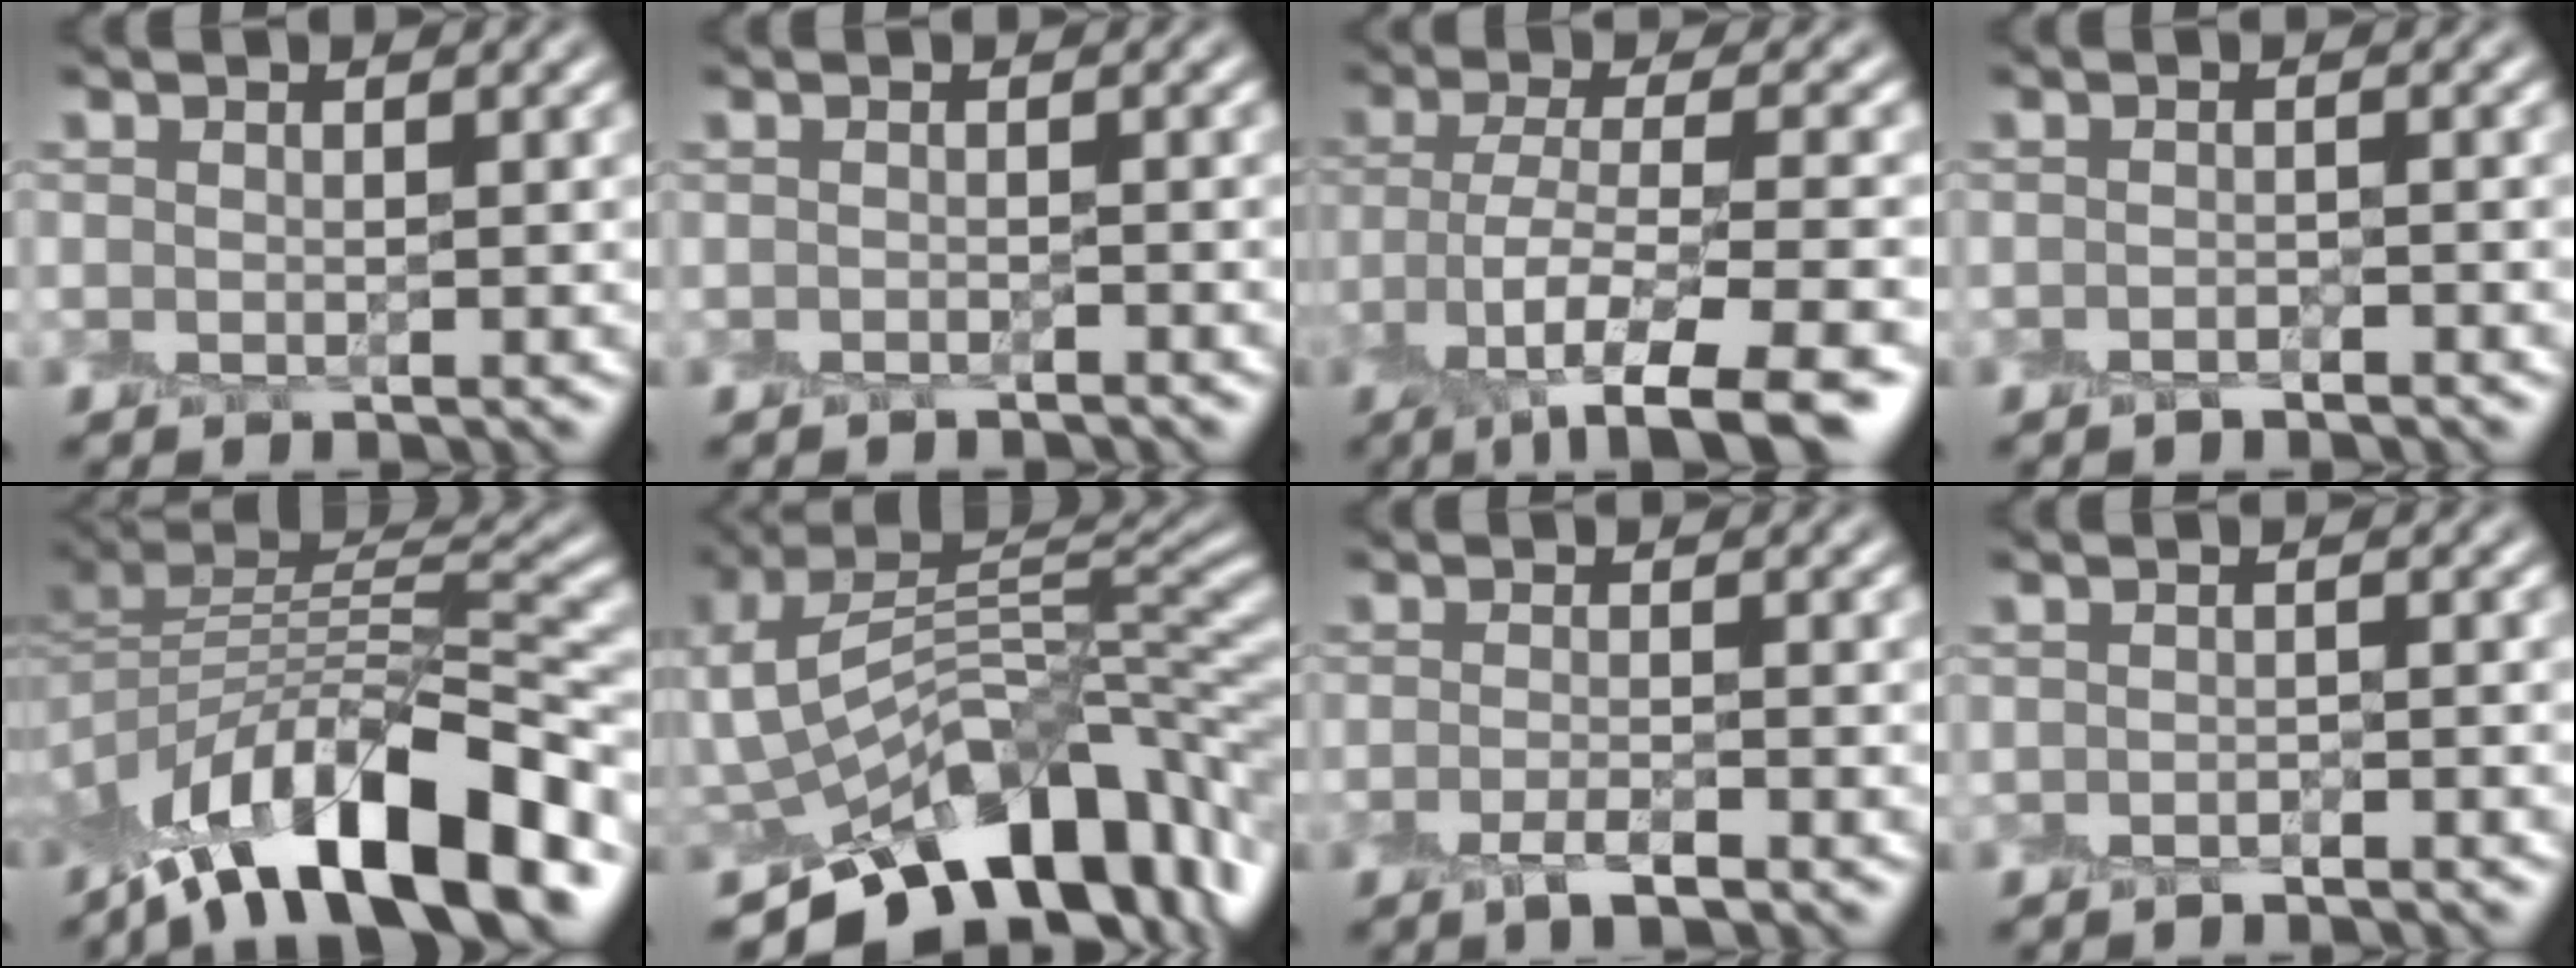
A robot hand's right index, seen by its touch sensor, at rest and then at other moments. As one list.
[{"total": 0.7, "force": [-0.6, -0.1, 0.3], "torque": [-0.004, -0.003, -0.013]}, {"total": 9.3, "force": [-4.8, 2.3, 7.6], "torque": [-0.128, -0.009, -0.084]}, {"total": 0.8, "force": [-0.6, 0.0, 0.4], "torque": [-0.006, 0.000, -0.012]}, {"total": 12.7, "force": [-7.1, 4.6, 9.5], "torque": [-0.143, 0.024, -0.126]}, {"total": 11.6, "force": [-5.2, 7.1, 7.6], "torque": [-0.121, 0.009, -0.089]}, {"total": 2.2, "force": [-1.2, 0.4, 1.8], "torque": [-0.032, 0.000, -0.025]}, {"total": 0.6, "force": [-0.5, 0.0, 0.4], "torque": [-0.004, 0.001, -0.008]}]